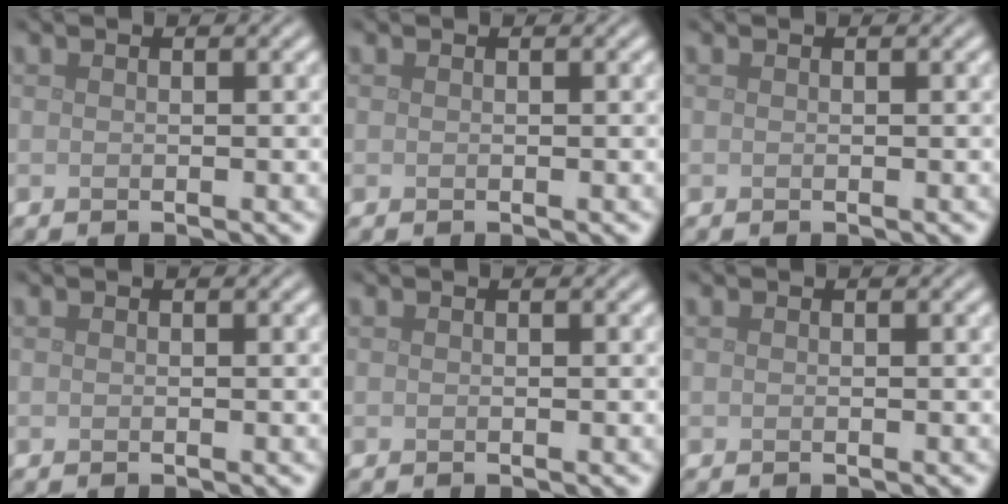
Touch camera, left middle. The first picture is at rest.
{"total": 0.0}
{"total": 0.0}
{"total": 0.0}
{"total": 0.0}
{"total": 0.0}